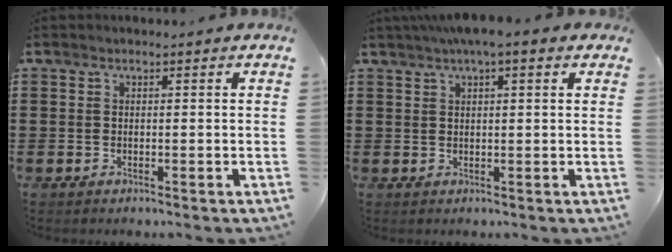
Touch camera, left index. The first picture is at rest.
{"total": 3.6, "force": [2.2, 0.7, 2.8], "torque": [-0.058, 0.008, 0.039]}